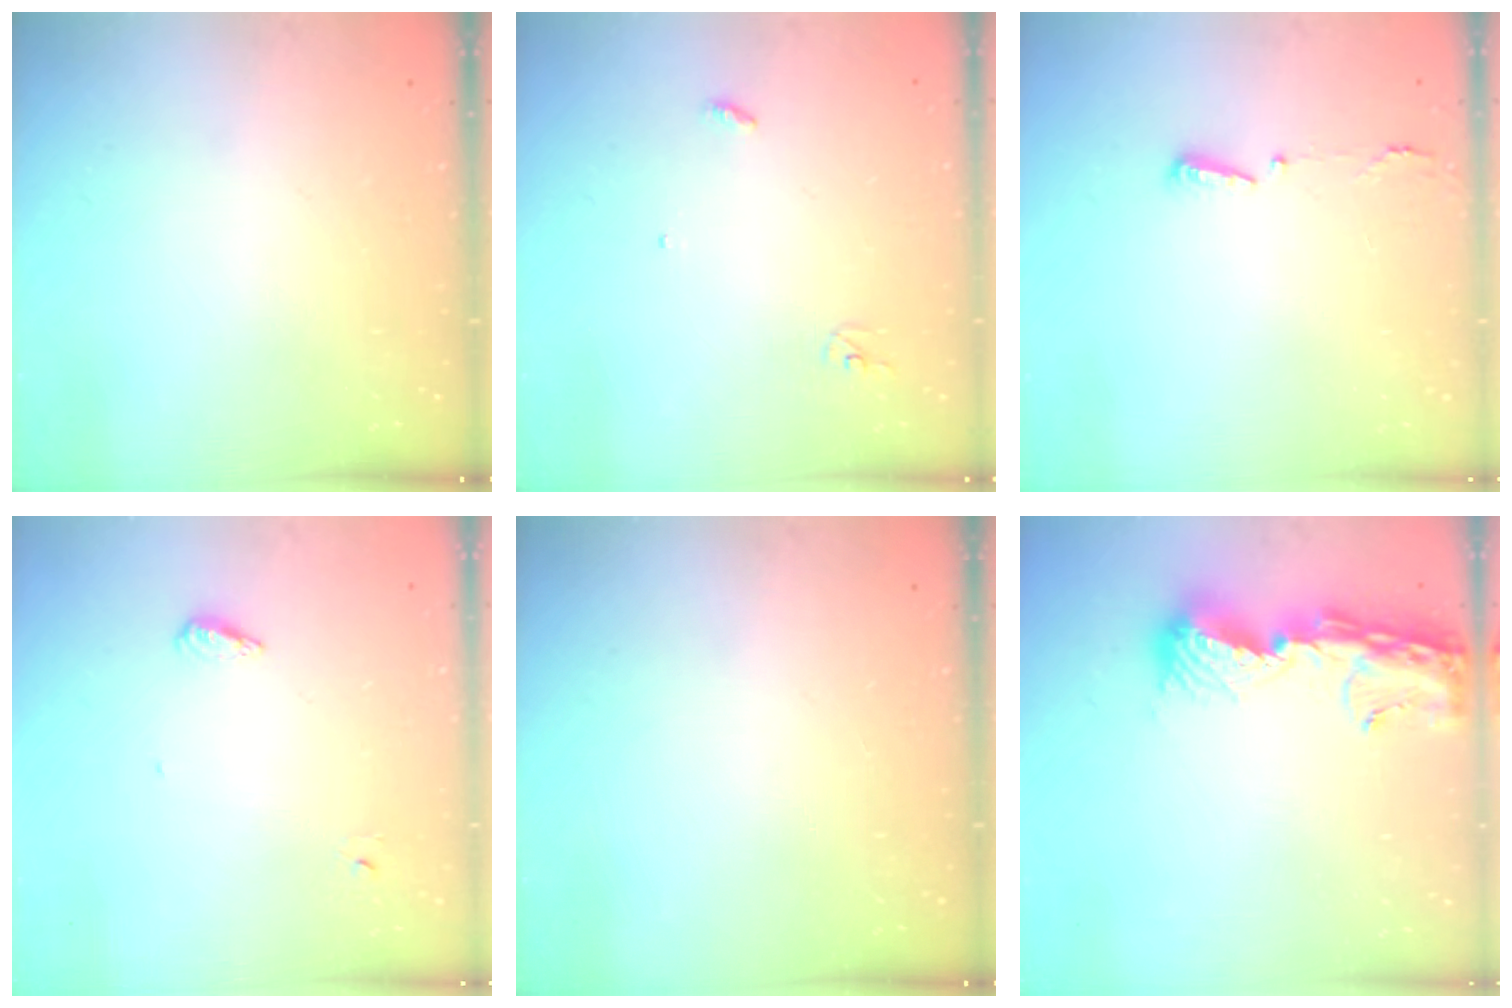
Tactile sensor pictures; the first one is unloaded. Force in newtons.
{"total": 3.0, "press": 2.9, "slide": 0.2}
{"total": 2.9, "press": 2.8, "slide": 0.6}
{"total": 4.6, "press": 4.4, "slide": 1.0}
{"total": 0.0}
{"total": 12.9, "press": 12.9, "slide": 1.3}